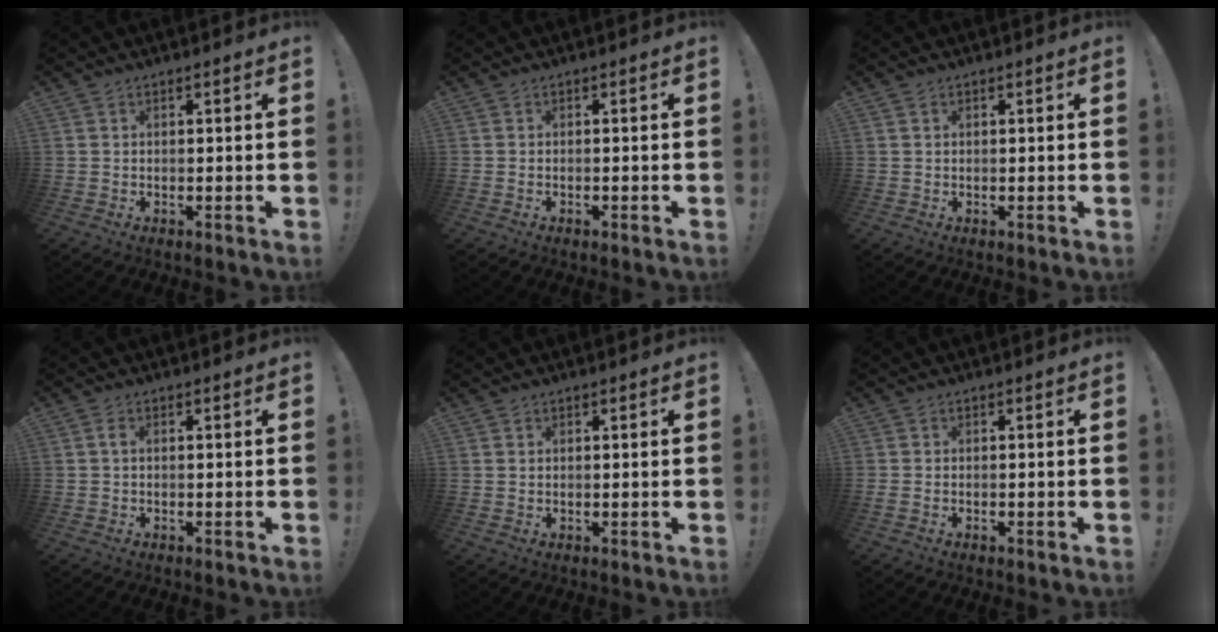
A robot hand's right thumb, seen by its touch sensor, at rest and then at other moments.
{"total": 0.6, "force": [-0.5, 0.2, 0.2], "torque": [-0.003, 0.000, -0.010]}
{"total": 0.6, "force": [0.4, 0.4, 0.2], "torque": [-0.004, 0.001, 0.008]}
{"total": 1.5, "force": [0.0, 0.5, 1.4], "torque": [-0.026, 0.003, 0.000]}
{"total": 0.8, "force": [0.5, 0.7, 0.2], "torque": [0.005, -0.002, 0.008]}
{"total": 0.7, "force": [-0.3, 0.4, 0.5], "torque": [-0.008, 0.000, -0.006]}